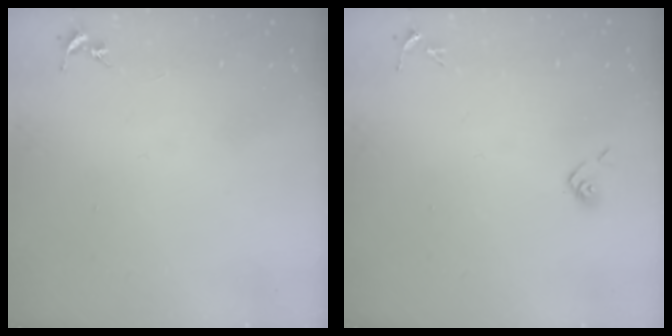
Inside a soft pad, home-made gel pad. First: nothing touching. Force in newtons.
{"total": 4.3, "press": 4.2, "slide": 0.5}